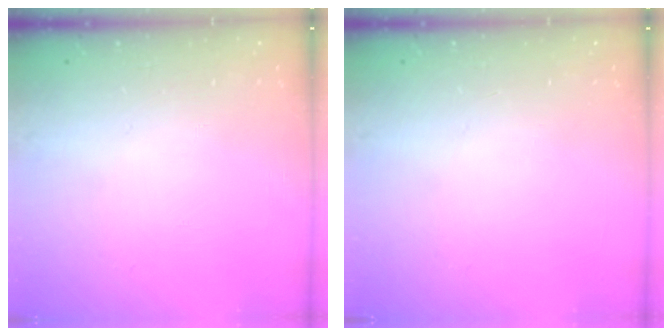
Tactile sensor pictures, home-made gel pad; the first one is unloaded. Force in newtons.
{"total": 0.0}